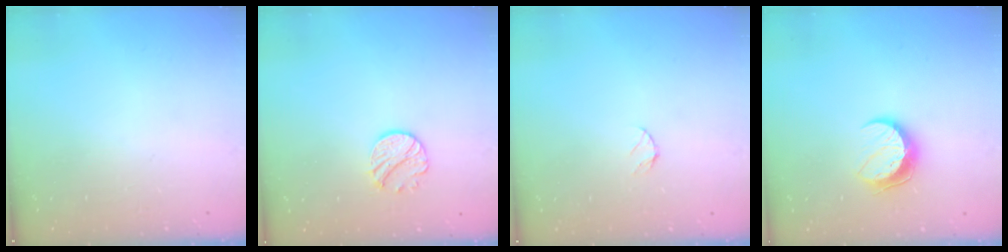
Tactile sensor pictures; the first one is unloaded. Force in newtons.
{"total": 8.5, "press": 8.5, "slide": 0.4}
{"total": 3.6, "press": 3.6, "slide": 0.4}
{"total": 10.4, "press": 10.3, "slide": 0.8}